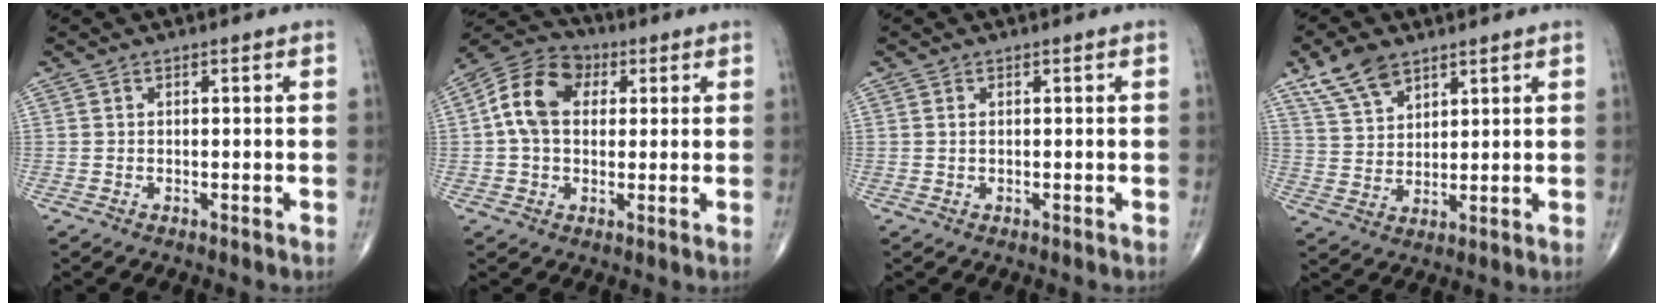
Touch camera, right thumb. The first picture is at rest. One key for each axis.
{"total": 11.5, "fx": 2.1, "fy": 8.2, "fz": 7.8, "tx": -0.133, "ty": 0.020, "tz": 0.025}
{"total": 0.5, "fx": 0.2, "fy": 0.2, "fz": 0.4, "tx": -0.012, "ty": 0.002, "tz": 0.006}
{"total": 8.4, "fx": 5.6, "fy": 4.4, "fz": 4.3, "tx": -0.067, "ty": -0.024, "tz": 0.114}